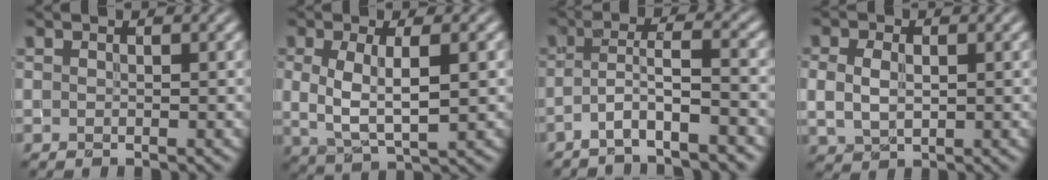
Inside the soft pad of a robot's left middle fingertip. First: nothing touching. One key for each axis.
{"total": 4.7, "fx": 0.3, "fy": 1.9, "fz": 4.3, "tx": -0.087, "ty": -0.003, "tz": 0.010}
{"total": 4.0, "fx": -2.5, "fy": 0.6, "fz": 3.1, "tx": -0.057, "ty": 0.006, "tz": -0.054}
{"total": 3.4, "fx": 0.4, "fy": 2.5, "fz": 2.3, "tx": -0.053, "ty": 0.001, "tz": 0.012}